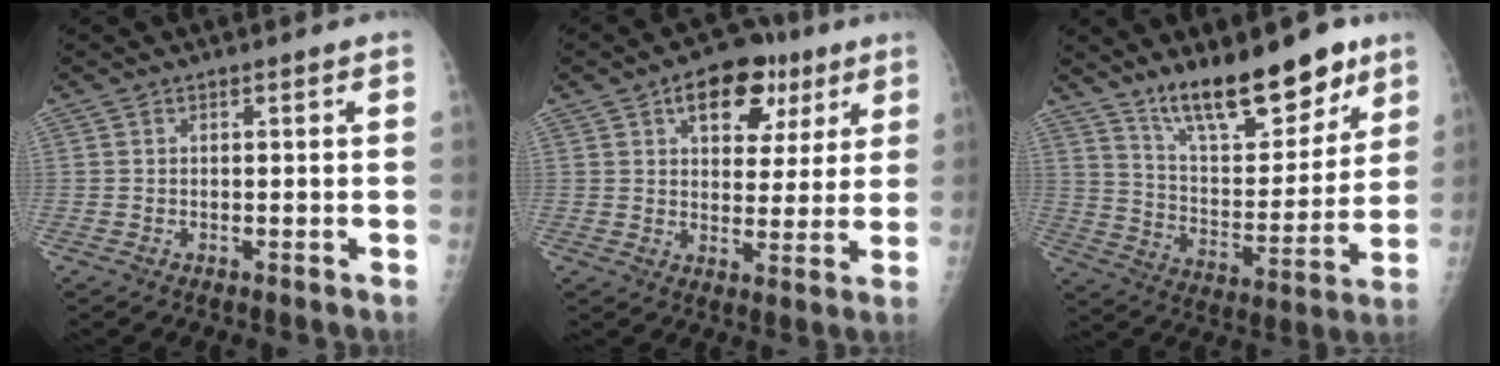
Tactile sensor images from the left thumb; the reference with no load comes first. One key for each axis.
{"total": 12.7, "fx": 6.3, "fy": 7.8, "fz": 7.8, "tx": -0.067, "ty": -0.006, "tz": 0.090}
{"total": 18.3, "fx": 13.1, "fy": 6.5, "fz": 11.0, "tx": -0.122, "ty": -0.091, "tz": 0.222}